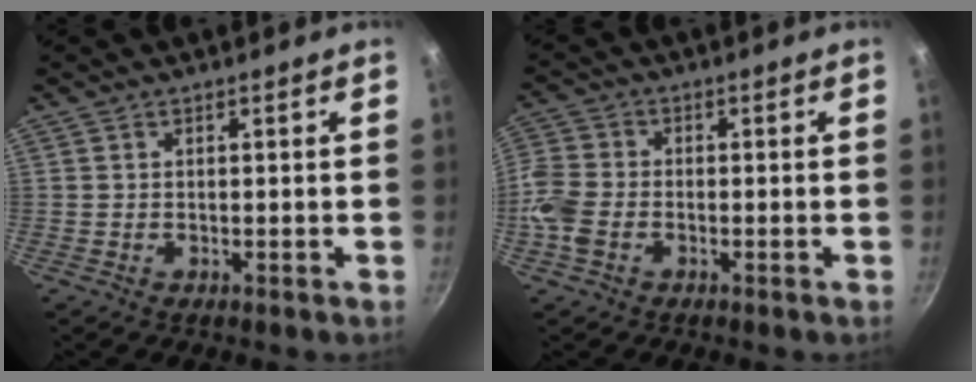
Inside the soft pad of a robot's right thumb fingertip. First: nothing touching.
{"total": 6.8, "force": [-2.2, 4.8, 4.4], "torque": [-0.112, 0.006, -0.050]}